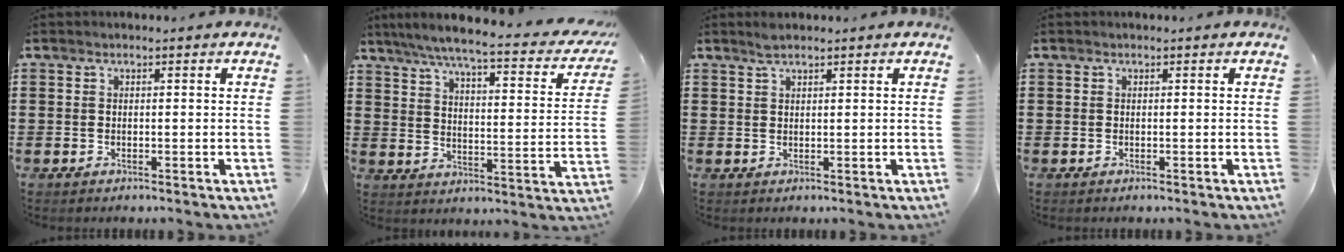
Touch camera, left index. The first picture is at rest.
{"total": 6.1, "force": [5.0, -0.1, 3.5], "torque": [-0.091, -0.039, 0.079]}
{"total": 1.7, "force": [1.4, 0.3, 0.9], "torque": [-0.021, 0.001, 0.027]}
{"total": 0.0}